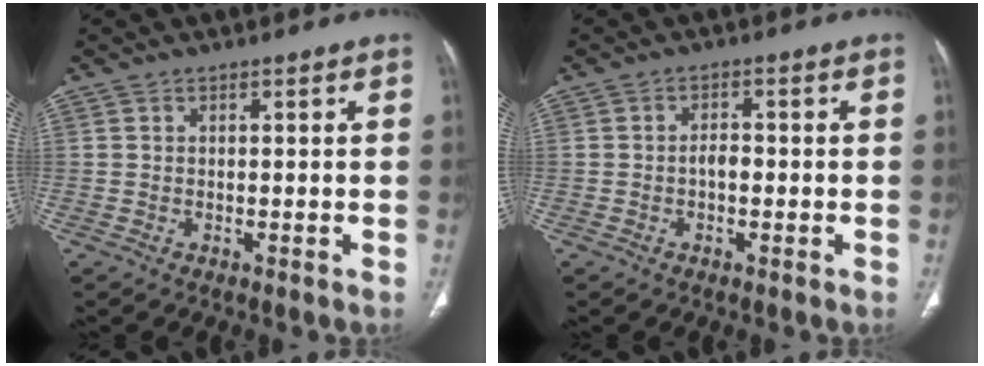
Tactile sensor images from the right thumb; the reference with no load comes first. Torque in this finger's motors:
{"motor_torque": [0.09, 0.39, 0.27, -0.33, -0.01]}